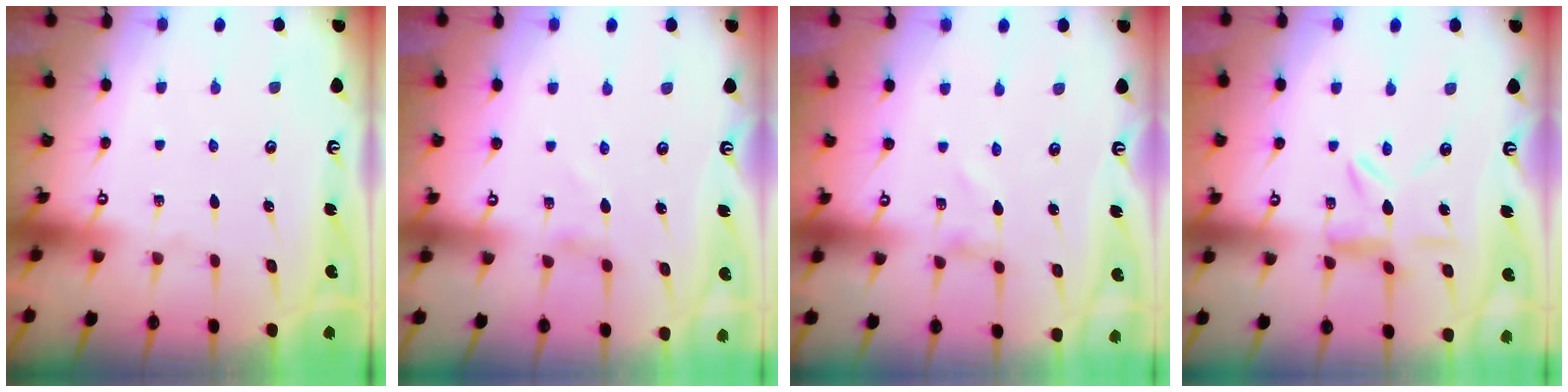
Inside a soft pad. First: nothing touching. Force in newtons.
{"total": 2.5, "press": 2.5, "slide": 0.4}
{"total": 0.9, "press": 0.9, "slide": 0.1}
{"total": 8.0, "press": 8.0, "slide": 0.7}